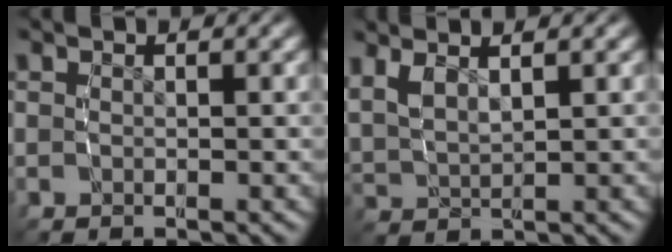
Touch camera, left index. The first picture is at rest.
{"total": 3.0, "force": [2.1, 1.4, 1.7], "torque": [-0.047, 0.002, 0.044]}